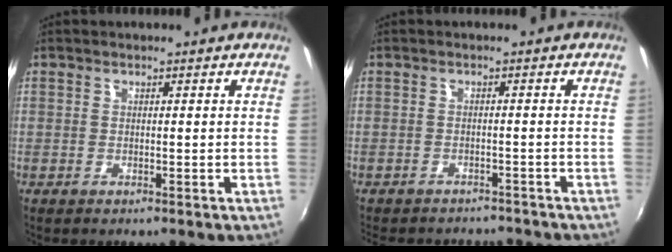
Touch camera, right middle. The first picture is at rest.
{"total": 8.9, "force": [-8.0, 2.7, 2.8], "torque": [-0.067, -0.017, -0.109]}